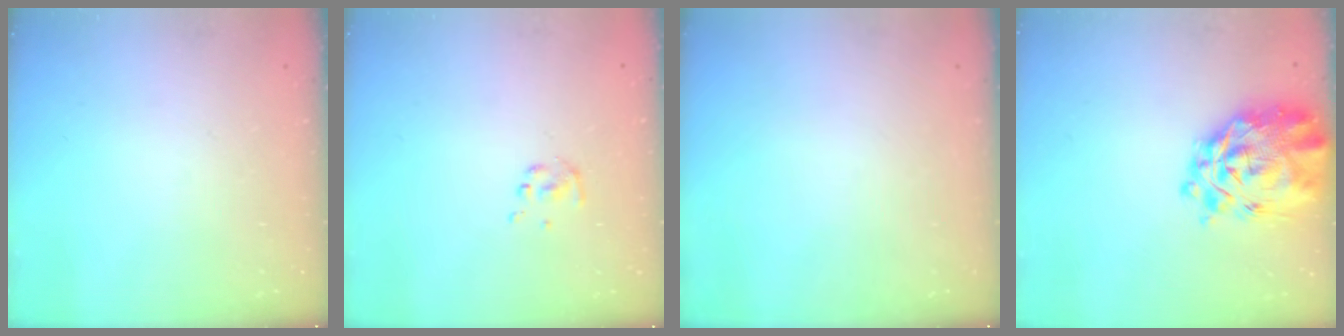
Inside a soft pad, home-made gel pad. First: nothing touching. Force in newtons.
{"total": 2.3, "press": 2.3, "slide": 0.4}
{"total": 0.0}
{"total": 9.4, "press": 8.7, "slide": 3.6}